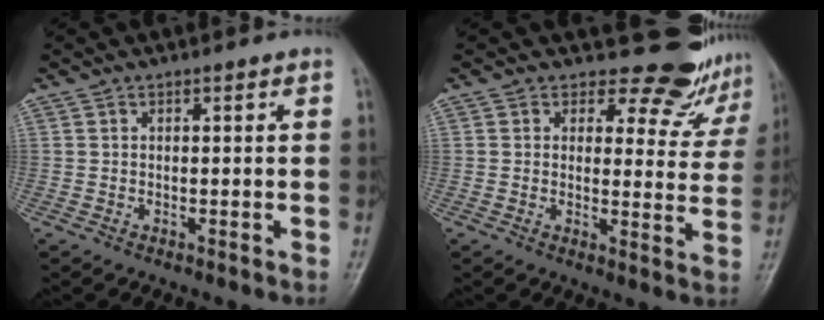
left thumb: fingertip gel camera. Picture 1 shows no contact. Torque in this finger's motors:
{"motor_torque": [-0.17, -0.07, -0.48, -0.21, 0.01]}